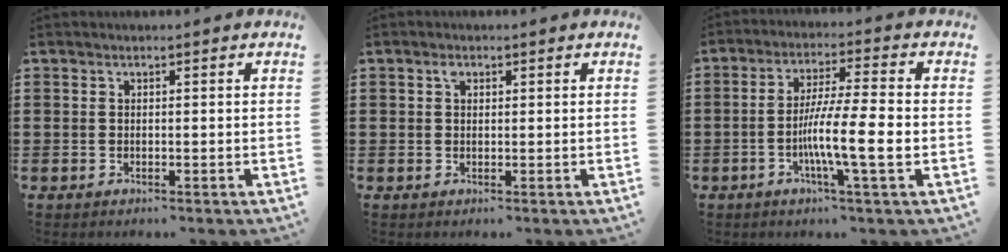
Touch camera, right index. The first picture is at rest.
{"total": 1.1, "force": [0.5, 0.8, 0.7], "torque": [-0.017, 0.004, 0.009]}
{"total": 10.0, "force": [-2.3, 0.8, 9.7], "torque": [-0.176, -0.010, -0.044]}